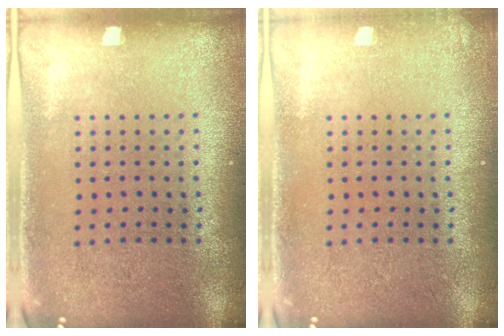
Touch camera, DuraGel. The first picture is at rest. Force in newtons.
{"total": 0.6, "press": 0.6, "slide": 0.0}